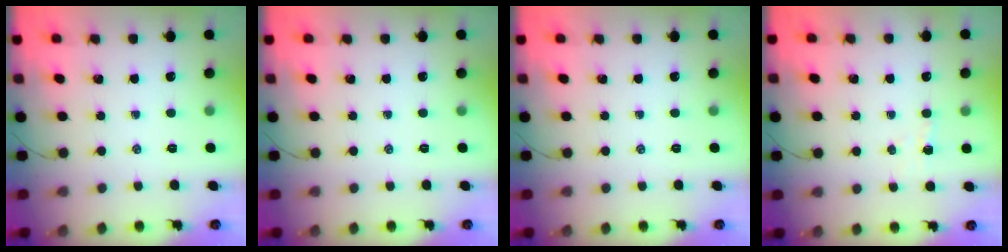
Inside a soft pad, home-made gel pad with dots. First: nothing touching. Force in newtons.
{"total": 0.0}
{"total": 0.0}
{"total": 3.0, "press": 2.9, "slide": 0.7}